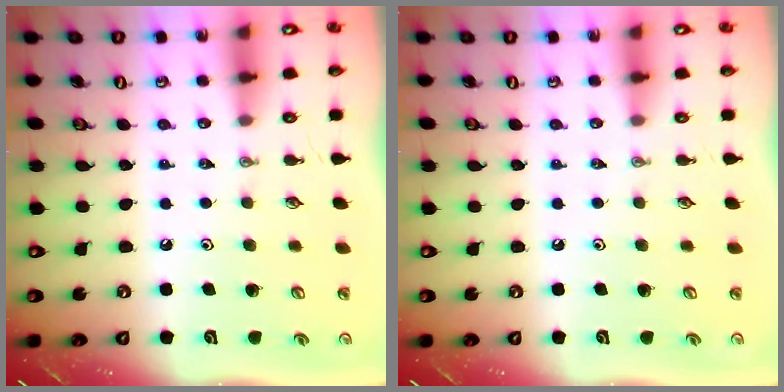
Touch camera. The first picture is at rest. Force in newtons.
{"total": 0.0}